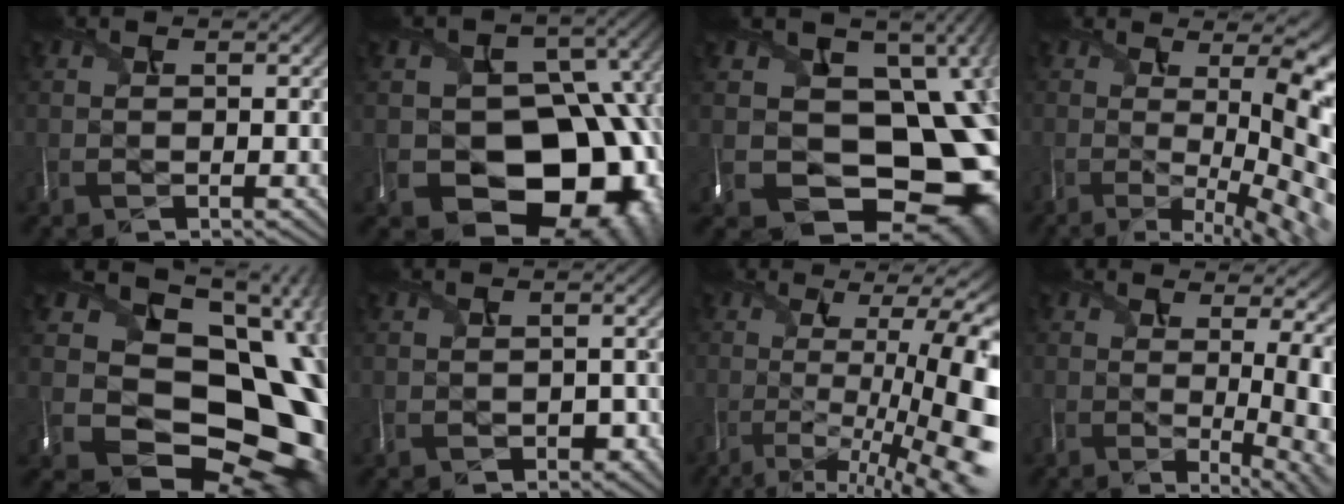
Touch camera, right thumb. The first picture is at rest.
{"total": 14.6, "force": [-5.4, 11.2, 7.6], "torque": [-0.118, -0.019, -0.058]}
{"total": 15.3, "force": [-2.4, 11.4, 10.0], "torque": [-0.140, -0.040, 0.008]}
{"total": 14.7, "force": [-0.6, 4.5, 14.0], "torque": [-0.174, -0.009, 0.010]}
{"total": 17.5, "force": [-0.2, 14.3, 10.1], "torque": [-0.133, -0.039, 0.029]}
{"total": 1.8, "force": [-1.7, 0.6, 0.3], "torque": [-0.016, -0.008, -0.010]}
{"total": 14.4, "force": [-2.7, 4.1, 13.5], "torque": [-0.188, -0.005, -0.030]}
{"total": 9.8, "force": [-1.3, 3.1, 9.2], "torque": [-0.091, -0.002, -0.015]}